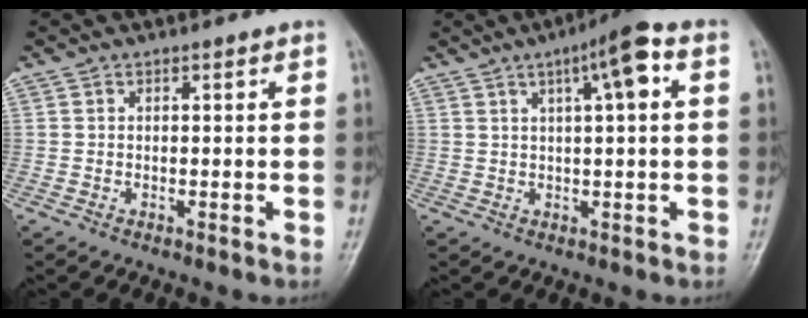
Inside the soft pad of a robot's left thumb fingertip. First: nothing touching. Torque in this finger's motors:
{"motor_torque": [-0.16, 0.38, -0.25, 0.01, 0.21]}